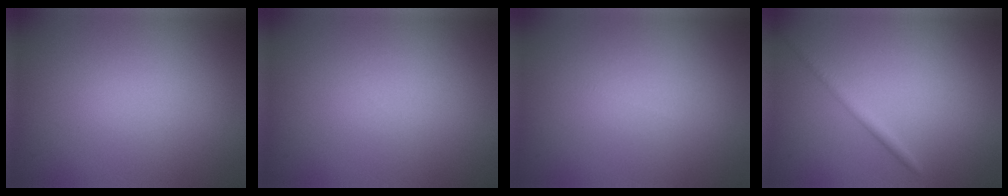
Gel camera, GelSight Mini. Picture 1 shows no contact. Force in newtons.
{"total": 0.0}
{"total": 0.0}
{"total": 1.4, "press": 1.4, "slide": 0.0}